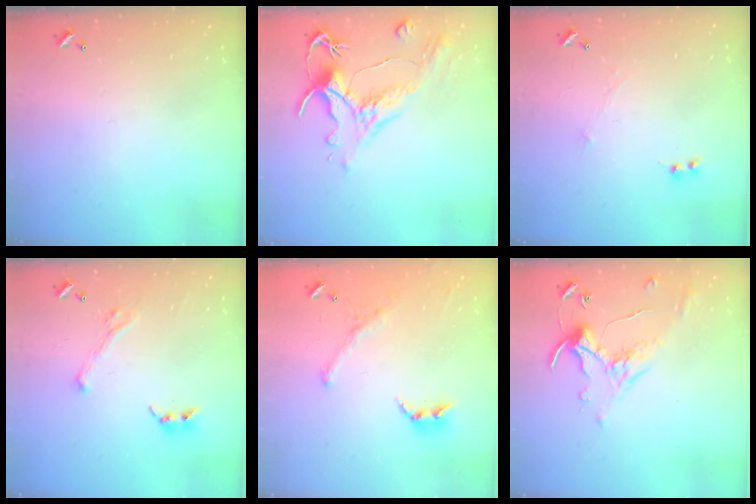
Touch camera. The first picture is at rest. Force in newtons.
{"total": 1.6, "press": 0.4, "slide": 1.6}
{"total": 0.0}
{"total": 3.7, "press": 3.5, "slide": 1.2}
{"total": 1.2, "press": 0.5, "slide": 1.1}
{"total": 1.1, "press": 0.6, "slide": 0.9}